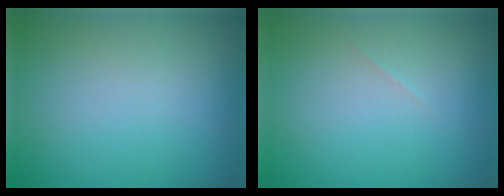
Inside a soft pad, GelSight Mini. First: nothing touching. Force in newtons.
{"total": 0.0}